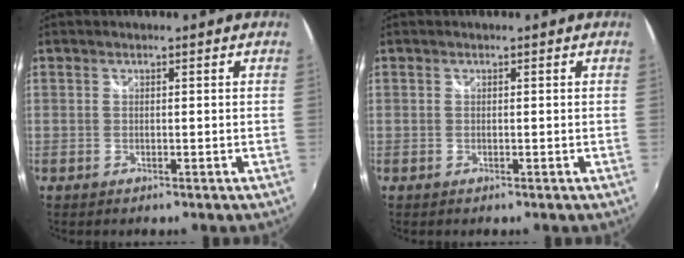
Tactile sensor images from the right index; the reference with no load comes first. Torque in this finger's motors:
{"motor_torque": [0.00, 0.00, 0.00, 0.00]}